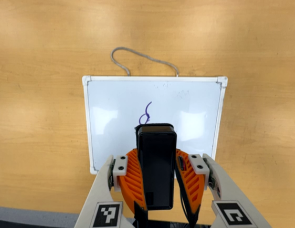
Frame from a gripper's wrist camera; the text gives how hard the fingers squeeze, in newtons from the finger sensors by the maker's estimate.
{"total": 9.3, "left": 7.6, "right": 10.9}